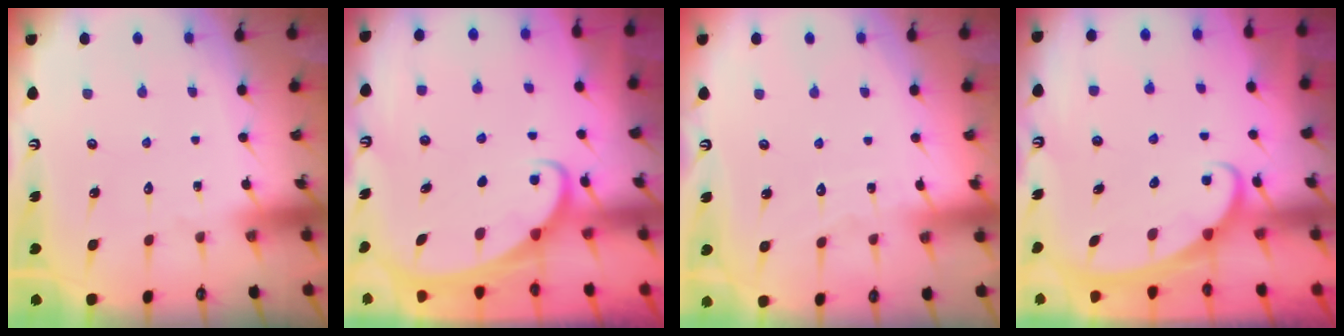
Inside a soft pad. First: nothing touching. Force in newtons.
{"total": 2.4, "press": 2.4, "slide": 0.3}
{"total": 3.9, "press": 3.9, "slide": 0.5}
{"total": 2.6, "press": 2.6, "slide": 0.3}